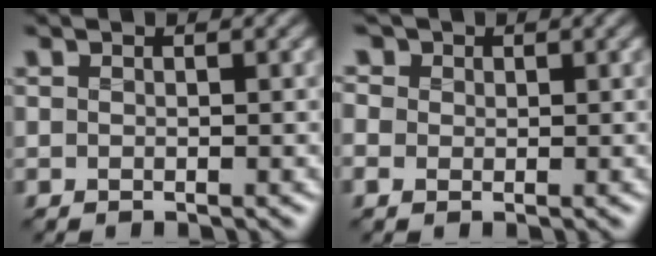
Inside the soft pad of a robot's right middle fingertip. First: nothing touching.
{"total": 2.3, "force": [0.6, 2.0, 0.9], "torque": [-0.025, 0.010, -0.002]}